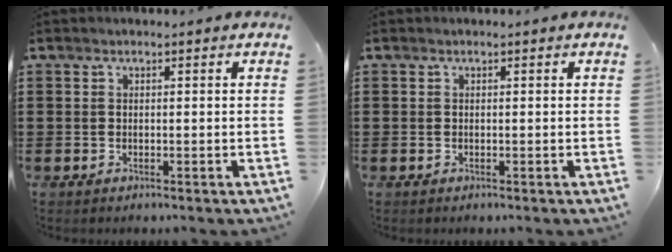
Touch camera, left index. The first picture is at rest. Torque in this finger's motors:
{"motor_torque": [0.01, 0.02, 0.00, 0.00]}